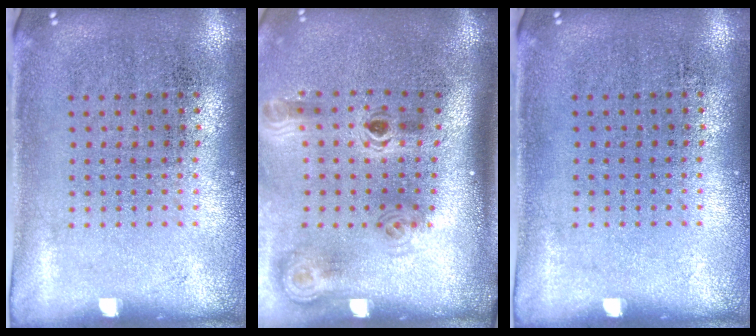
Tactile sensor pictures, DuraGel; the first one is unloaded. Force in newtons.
{"total": 2.1, "press": 1.4, "slide": 1.6}
{"total": 0.0}